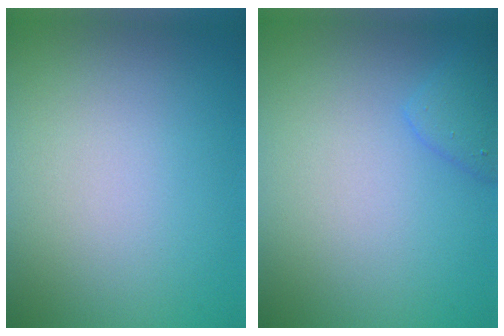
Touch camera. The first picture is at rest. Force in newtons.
{"total": 1.9, "press": 1.9, "slide": 0.1}